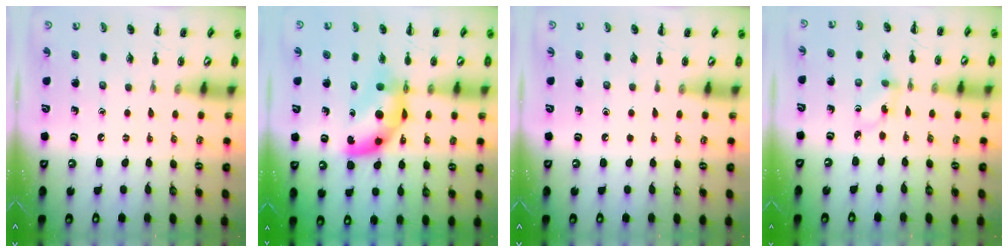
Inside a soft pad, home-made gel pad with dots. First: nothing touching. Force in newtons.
{"total": 8.6, "press": 8.4, "slide": 1.7}
{"total": 0.0}
{"total": 2.2, "press": 2.0, "slide": 1.0}